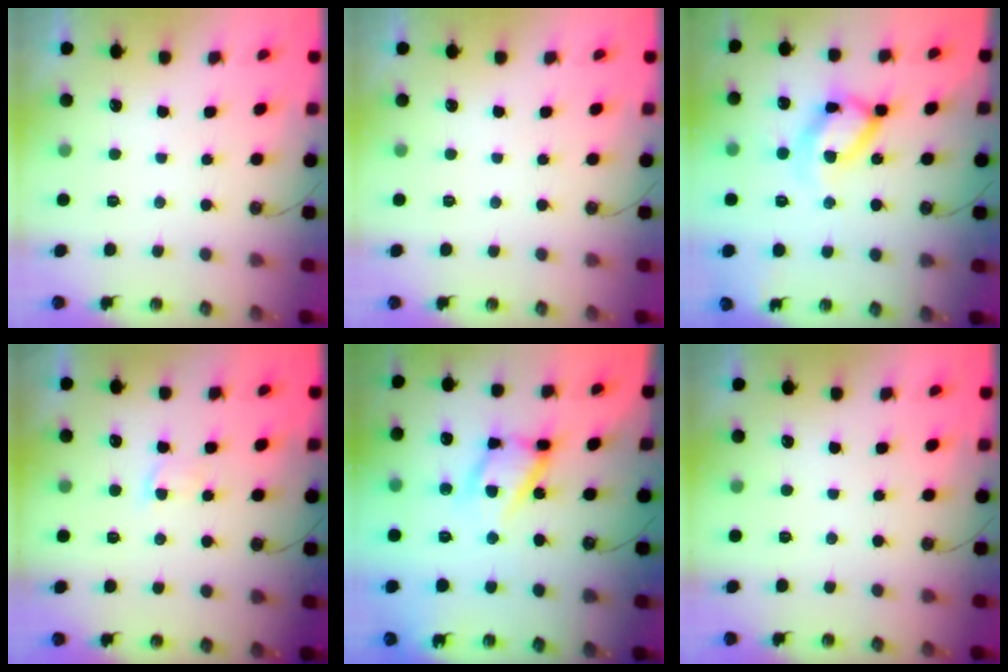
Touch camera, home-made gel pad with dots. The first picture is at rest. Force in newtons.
{"total": 0.0}
{"total": 15.9, "press": 15.9, "slide": 1.1}
{"total": 1.6, "press": 1.6, "slide": 0.3}
{"total": 13.7, "press": 13.5, "slide": 1.8}
{"total": 0.0}